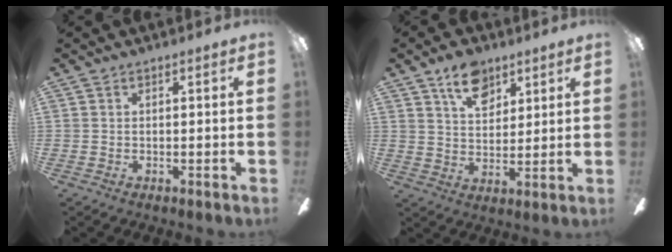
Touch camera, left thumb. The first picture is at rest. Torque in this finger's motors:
{"motor_torque": [0.97, 0.31, 0.62, -0.66, 0.01]}